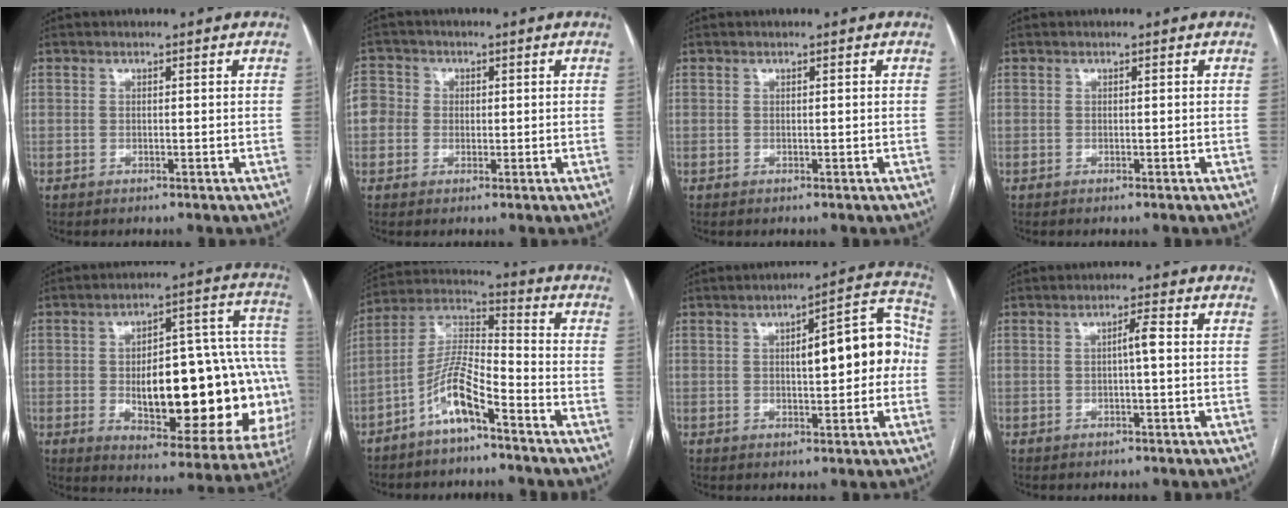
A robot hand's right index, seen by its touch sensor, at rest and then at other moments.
{"total": 5.7, "force": [0.1, 5.5, 1.2], "torque": [-0.030, 0.021, -0.002]}
{"total": 0.0}
{"total": 0.0}
{"total": 28.3, "force": [-3.4, 9.3, 26.5], "torque": [-0.284, 0.037, -0.021]}
{"total": 9.5, "force": [-5.7, 1.9, 7.3], "torque": [-0.165, 0.009, -0.114]}
{"total": 11.4, "force": [0.6, 3.6, 10.8], "torque": [-0.136, 0.044, 0.010]}
{"total": 2.2, "force": [0.0, 0.2, 2.2], "torque": [-0.035, 0.005, 0.000]}